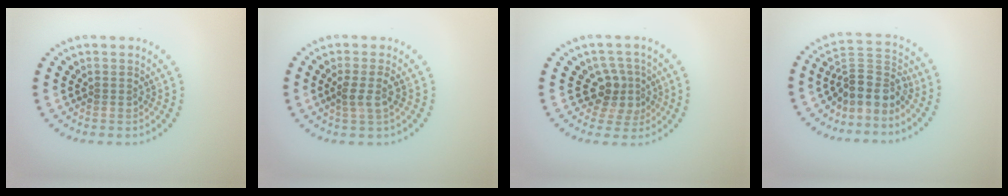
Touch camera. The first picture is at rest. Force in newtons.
{"total": 1.8, "press": 1.5, "slide": 1.0}
{"total": 3.0, "press": 2.5, "slide": 1.6}
{"total": 3.9, "press": 2.8, "slide": 2.6}